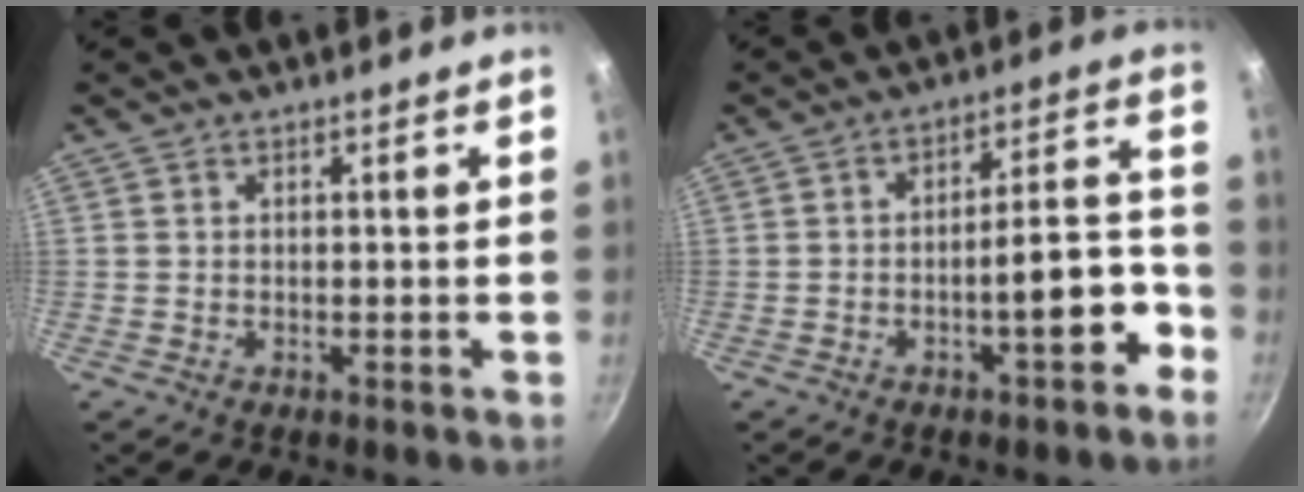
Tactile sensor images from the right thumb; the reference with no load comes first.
{"total": 10.1, "force": [-4.7, 3.1, 8.3], "torque": [-0.095, 0.058, -0.064]}